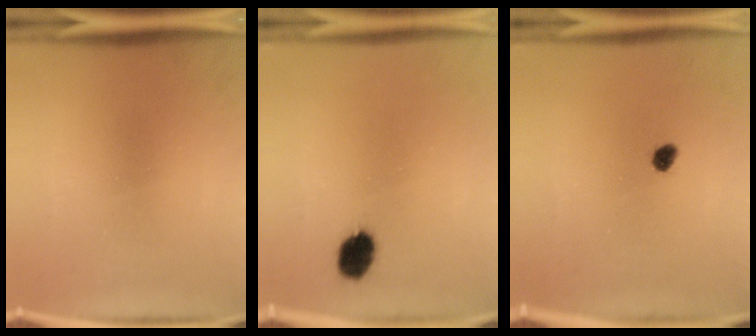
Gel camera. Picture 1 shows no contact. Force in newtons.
{"total": 5.5}
{"total": 2.0}